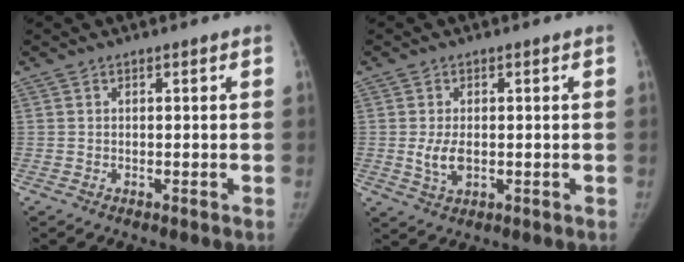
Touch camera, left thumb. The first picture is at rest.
{"total": 4.2, "force": [-0.4, 2.4, 3.4], "torque": [-0.066, -0.007, -0.002]}